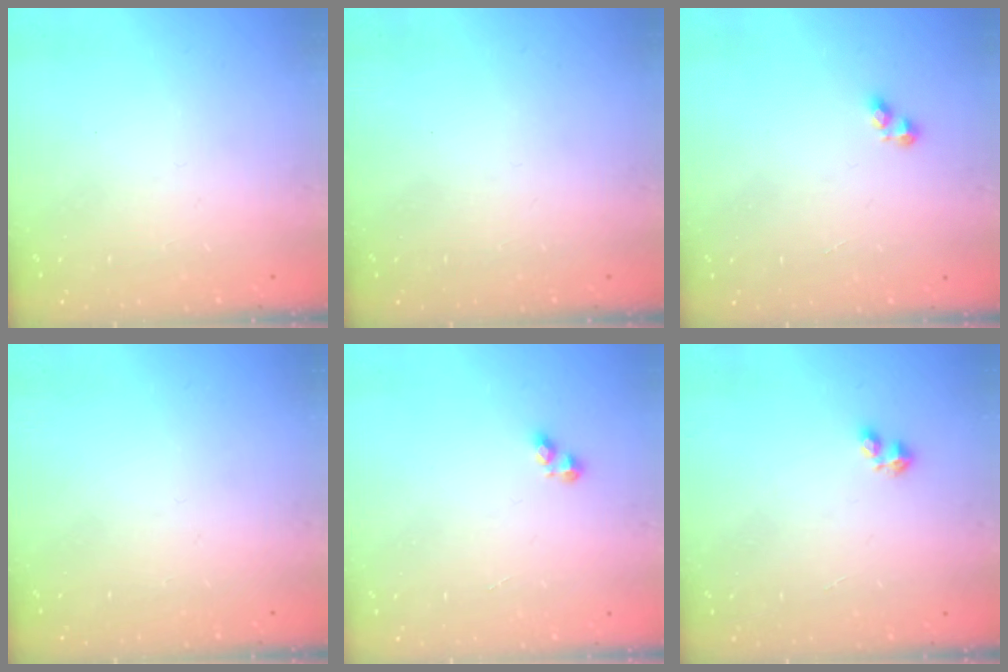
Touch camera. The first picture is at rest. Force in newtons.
{"total": 0.0}
{"total": 2.4, "press": 2.4, "slide": 0.3}
{"total": 0.0}
{"total": 2.4, "press": 2.4, "slide": 0.3}
{"total": 2.4, "press": 2.3, "slide": 0.6}